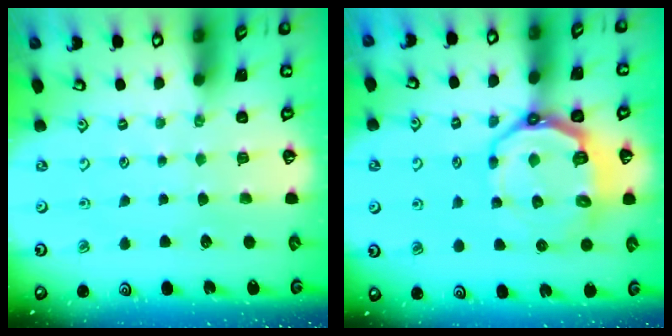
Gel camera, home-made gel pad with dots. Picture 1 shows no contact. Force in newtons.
{"total": 13.2, "press": 12.6, "slide": 4.2}